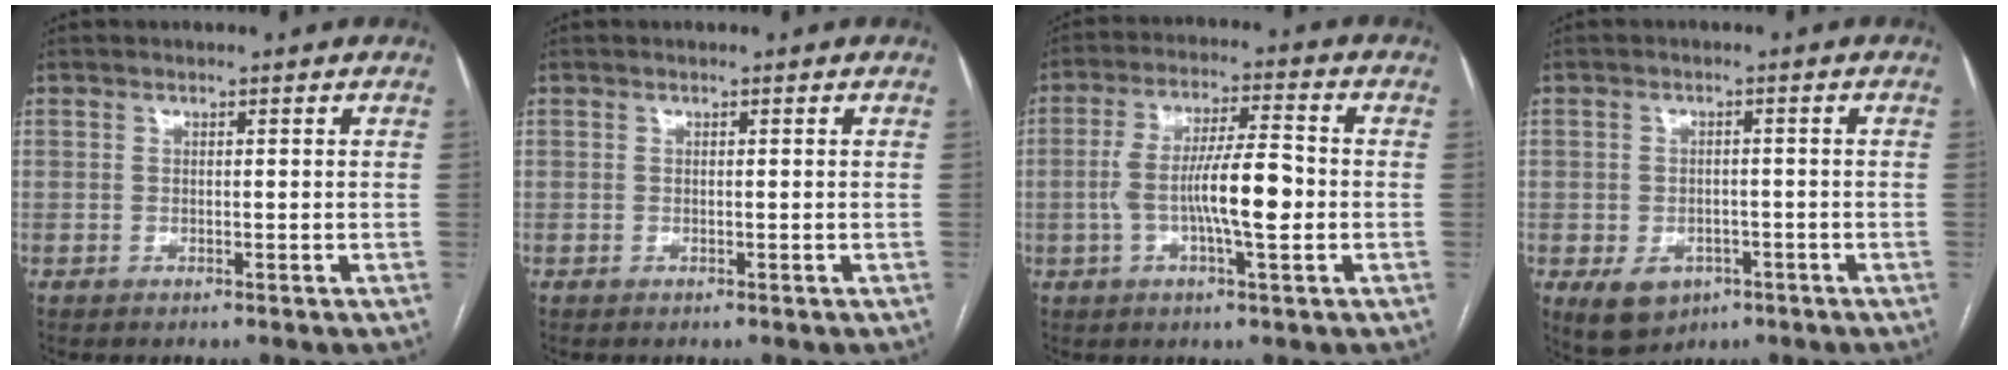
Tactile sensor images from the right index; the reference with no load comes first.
{"total": 0.0}
{"total": 10.2, "force": [-1.6, 1.3, 10.0], "torque": [-0.184, 0.011, -0.032]}
{"total": 6.0, "force": [-2.6, 4.8, 2.6], "torque": [-0.042, 0.002, -0.025]}